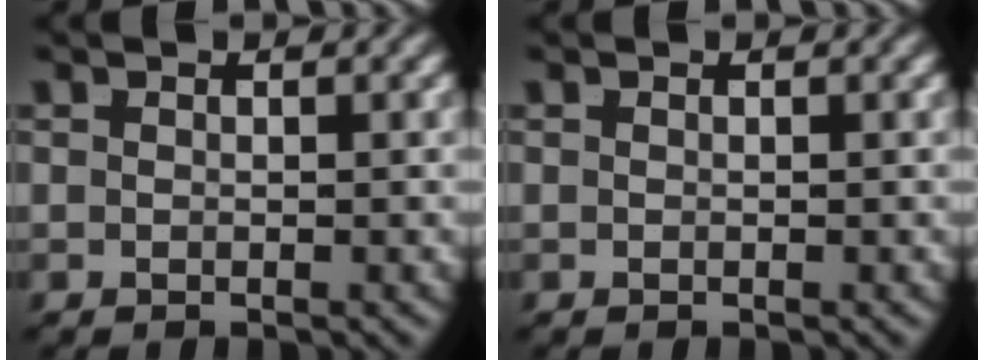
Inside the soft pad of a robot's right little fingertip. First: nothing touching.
{"total": 0.0}